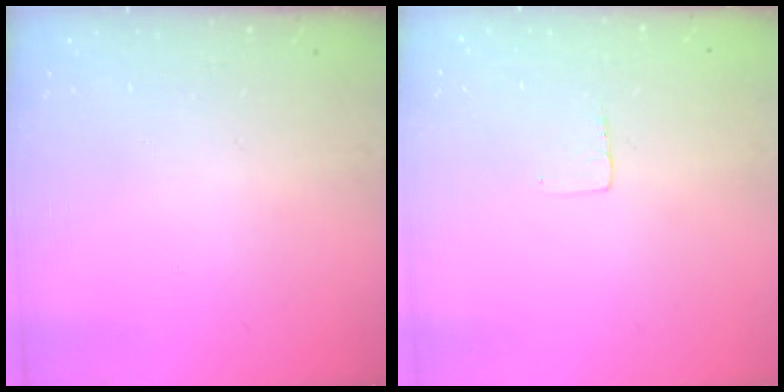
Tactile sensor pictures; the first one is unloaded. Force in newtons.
{"total": 3.0, "press": 3.0, "slide": 0.2}